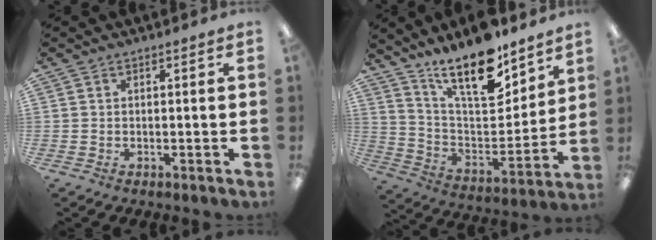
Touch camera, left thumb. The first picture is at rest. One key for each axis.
{"total": 19.1, "fx": 14.4, "fy": 6.4, "fz": 10.8, "tx": -0.189, "ty": -0.101, "tz": 0.250}